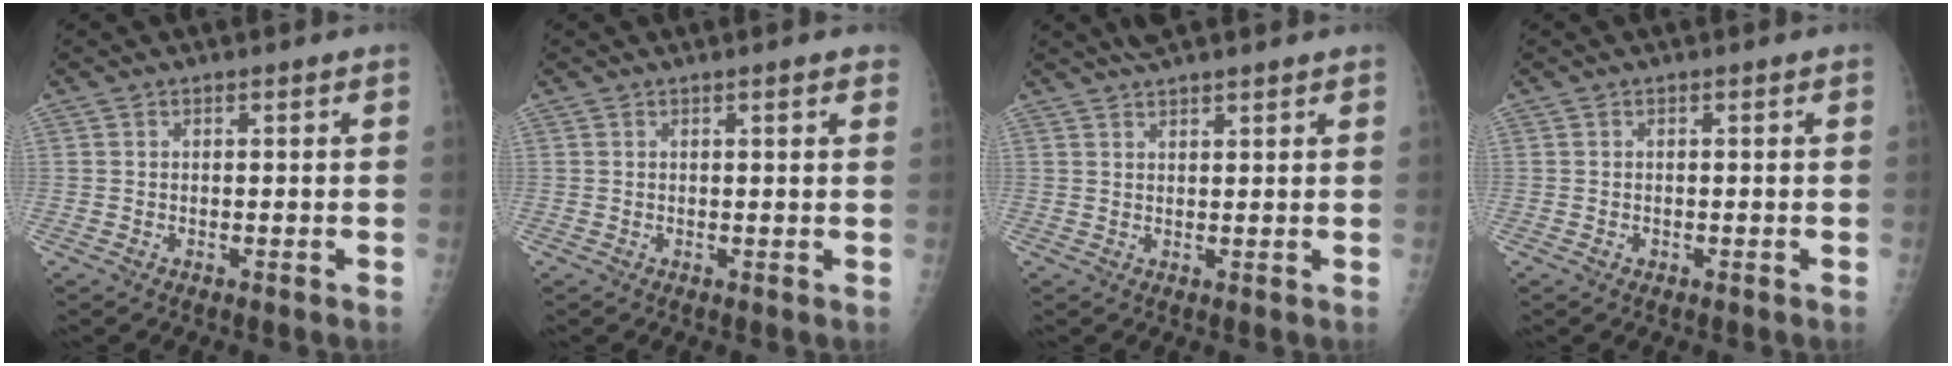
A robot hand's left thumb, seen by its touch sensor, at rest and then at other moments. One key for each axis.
{"total": 2.3, "fx": 1.6, "fy": 0.3, "fz": 1.6, "tx": -0.015, "ty": 0.000, "tz": 0.017}
{"total": 5.8, "fx": 4.8, "fy": 1.2, "fz": 3.0, "tx": -0.034, "ty": 0.009, "tz": 0.079}
{"total": 0.6, "fx": -0.1, "fy": 0.6, "fz": 0.1, "tx": 0.011, "ty": 0.002, "tz": -0.004}